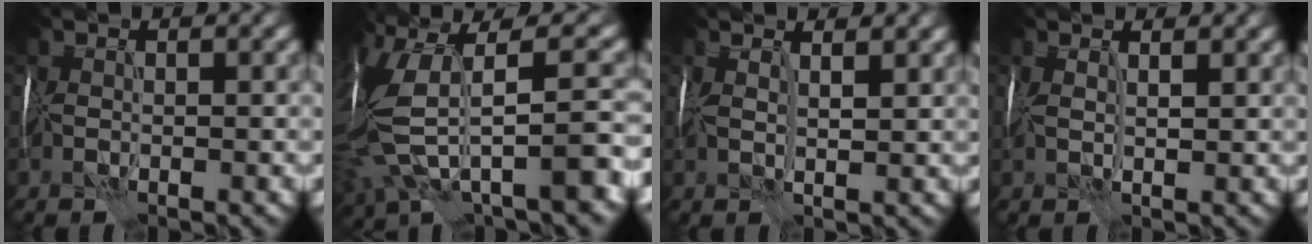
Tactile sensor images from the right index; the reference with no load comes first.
{"total": 11.6, "force": [-1.0, 4.4, 10.7], "torque": [-0.240, -0.004, 0.000]}
{"total": 2.9, "force": [1.8, 0.8, 2.1], "torque": [-0.032, 0.009, 0.021]}
{"total": 2.2, "force": [1.4, 0.6, 1.6], "torque": [-0.026, 0.007, 0.018]}